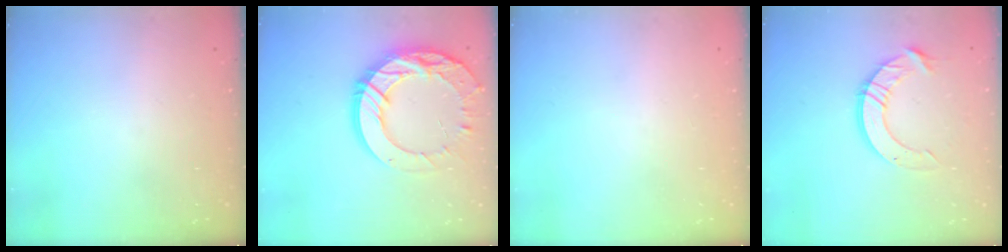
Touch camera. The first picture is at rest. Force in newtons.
{"total": 20.2, "press": 20.2, "slide": 1.8}
{"total": 0.0}
{"total": 12.6, "press": 12.6, "slide": 1.3}